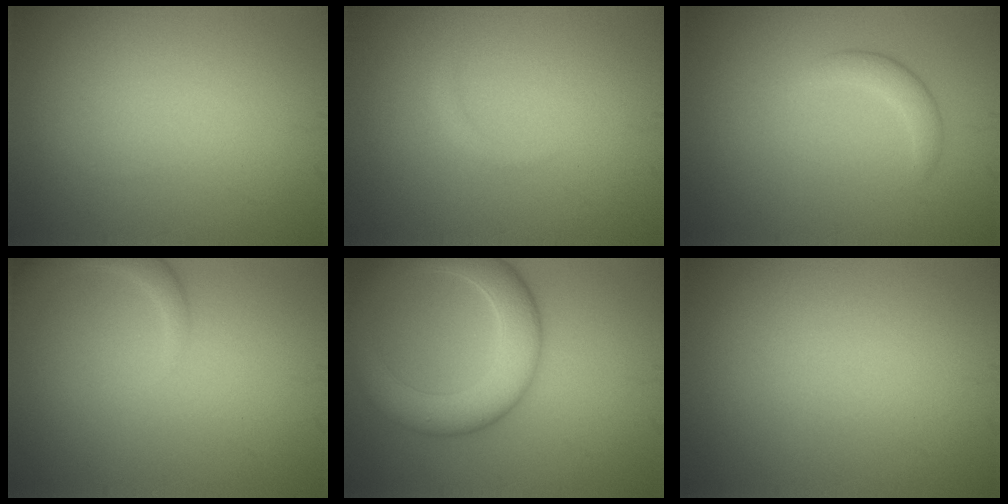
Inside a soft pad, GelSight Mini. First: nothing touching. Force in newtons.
{"total": 0.7, "press": 0.7, "slide": 0.1}
{"total": 1.8, "press": 1.8, "slide": 0.1}
{"total": 2.3, "press": 2.3, "slide": 0.3}
{"total": 7.2, "press": 7.2, "slide": 0.5}
{"total": 0.0}